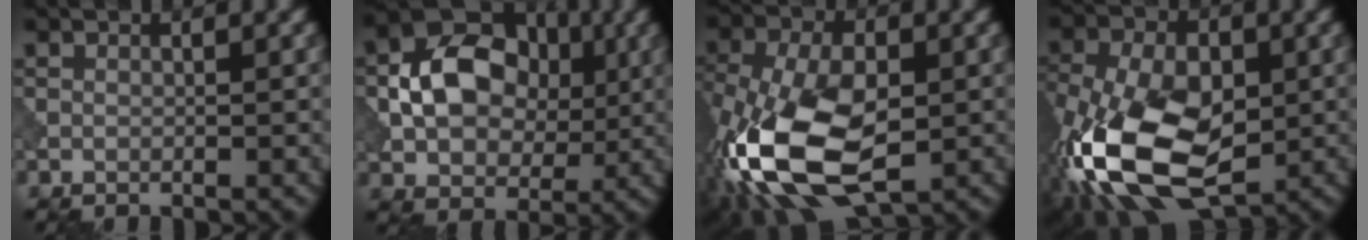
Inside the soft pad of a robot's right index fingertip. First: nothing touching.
{"total": 9.0, "force": [0.5, 6.8, 5.9], "torque": [-0.102, 0.003, 0.003]}
{"total": 13.3, "force": [-3.9, 7.3, 10.4], "torque": [-0.230, -0.014, -0.072]}
{"total": 14.1, "force": [-4.0, 8.2, 10.8], "torque": [-0.237, -0.016, -0.077]}